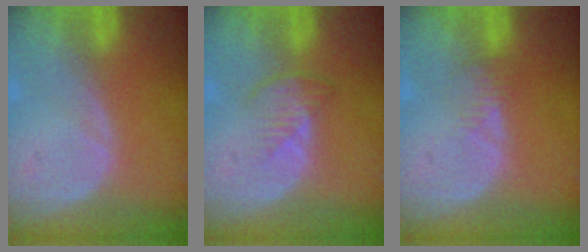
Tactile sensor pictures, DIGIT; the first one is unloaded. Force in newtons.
{"total": 3.3, "press": 2.9, "slide": 1.4}
{"total": 1.6, "press": 1.6, "slide": 0.2}